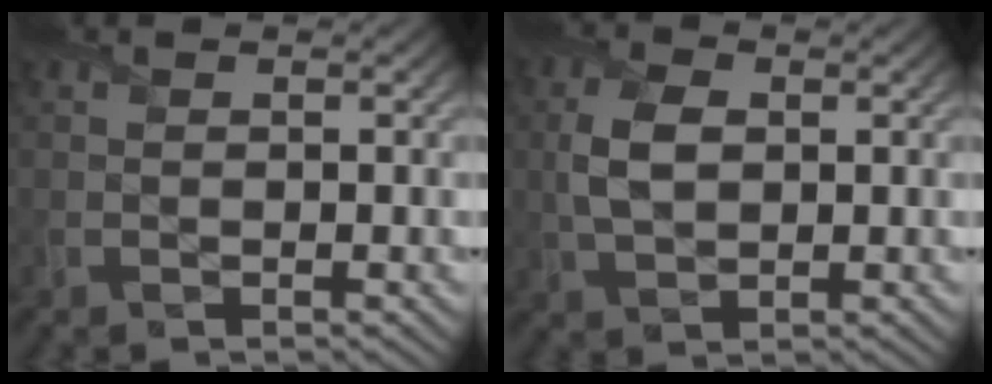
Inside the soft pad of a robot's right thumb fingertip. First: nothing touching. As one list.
[{"total": 4.9, "force": [0.6, 3.1, 3.8], "torque": [-0.094, 0.004, 0.010]}]